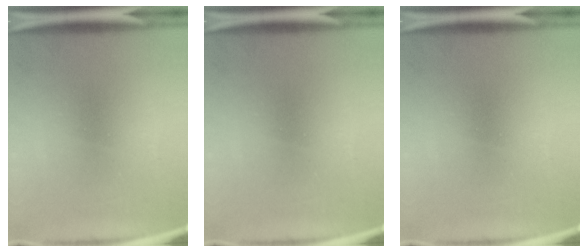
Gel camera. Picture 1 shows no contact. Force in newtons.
{"total": 0.0}
{"total": 0.0}